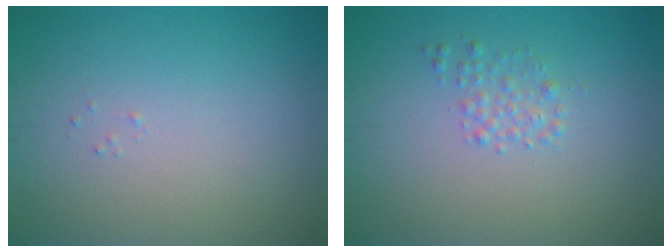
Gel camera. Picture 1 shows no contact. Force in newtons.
{"total": 1.4, "press": 1.4, "slide": 0.1}